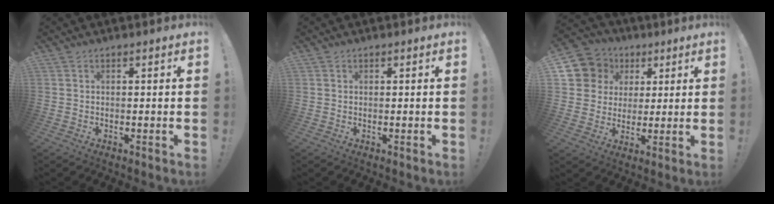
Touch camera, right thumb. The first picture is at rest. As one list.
[{"total": 0.0}, {"total": 10.8, "force": [3.7, 9.7, 2.8], "torque": [-0.042, -0.016, 0.080]}]